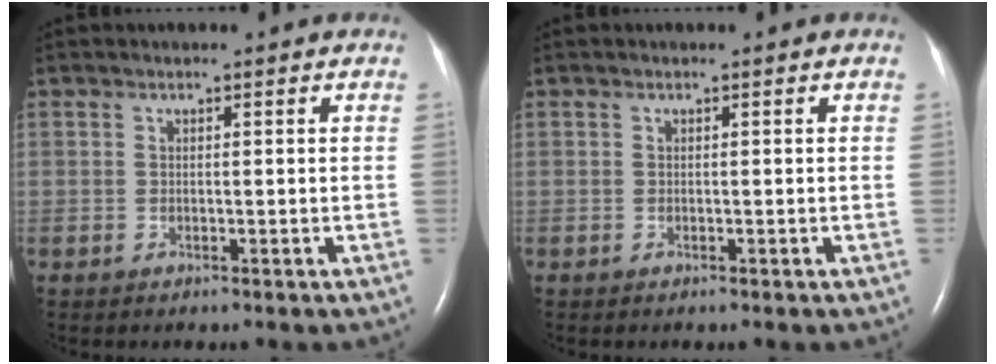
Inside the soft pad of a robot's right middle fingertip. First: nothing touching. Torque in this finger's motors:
{"motor_torque": [-0.07, 0.10, 0.01, 0.00]}